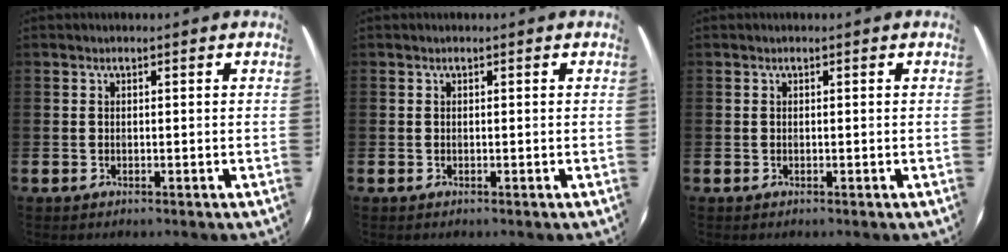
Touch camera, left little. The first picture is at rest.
{"total": 0.0}
{"total": 0.0}